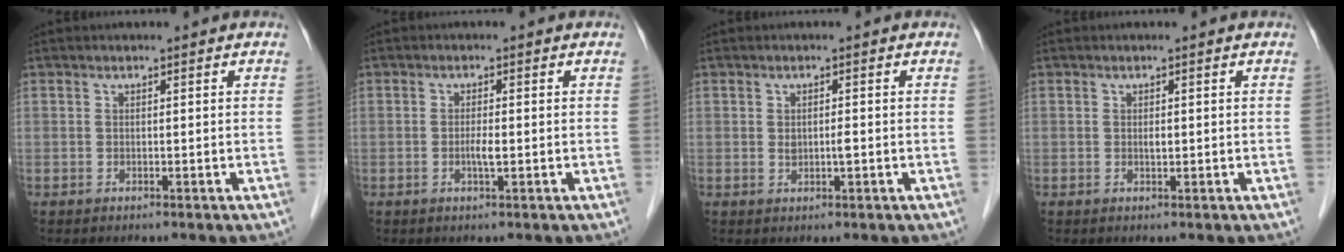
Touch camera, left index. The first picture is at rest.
{"total": 1.7, "force": [-0.4, 0.2, 1.6], "torque": [-0.031, -0.002, -0.007]}
{"total": 1.5, "force": [-0.1, 0.6, 1.4], "torque": [-0.027, -0.002, 0.001]}
{"total": 0.7, "force": [0.1, 0.3, 0.6], "torque": [-0.010, -0.001, -0.001]}